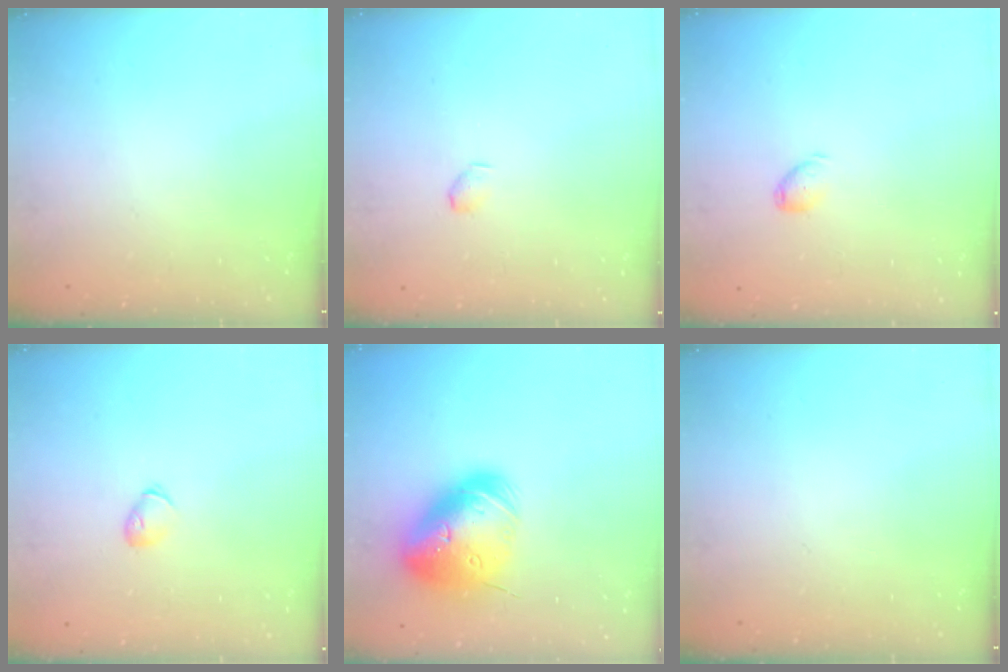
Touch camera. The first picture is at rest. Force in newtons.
{"total": 2.9, "press": 2.9, "slide": 0.5}
{"total": 6.2, "press": 6.2, "slide": 0.7}
{"total": 4.1, "press": 4.0, "slide": 1.0}
{"total": 25.7, "press": 25.4, "slide": 4.0}
{"total": 0.0}